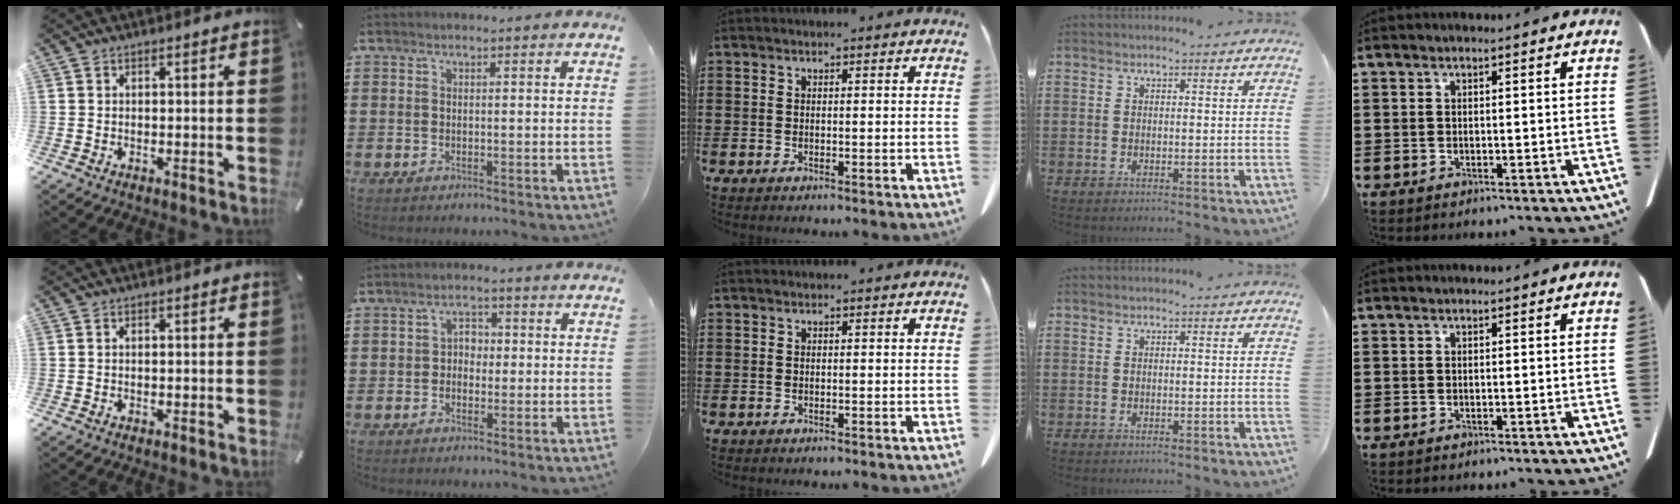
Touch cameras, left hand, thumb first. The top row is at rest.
{"index": {"total": 2.7, "force": [-0.4, 2.0, 1.8], "torque": [-0.032, 0.006, -0.014]}}